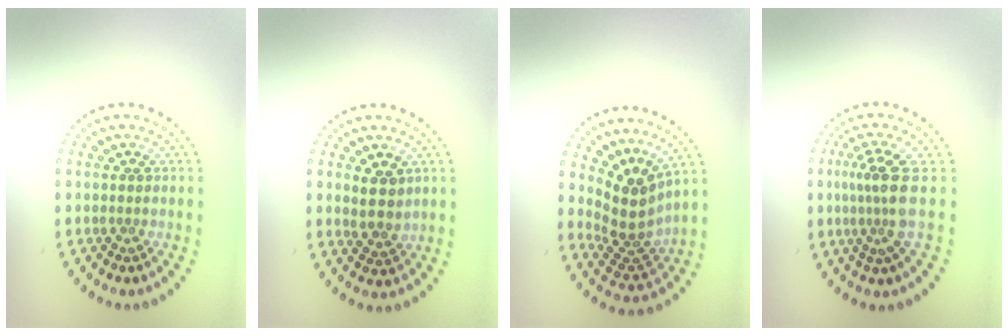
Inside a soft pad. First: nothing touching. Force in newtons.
{"total": 2.5, "press": 2.2, "slide": 1.1}
{"total": 3.8, "press": 2.7, "slide": 2.7}
{"total": 3.4, "press": 2.3, "slide": 2.5}